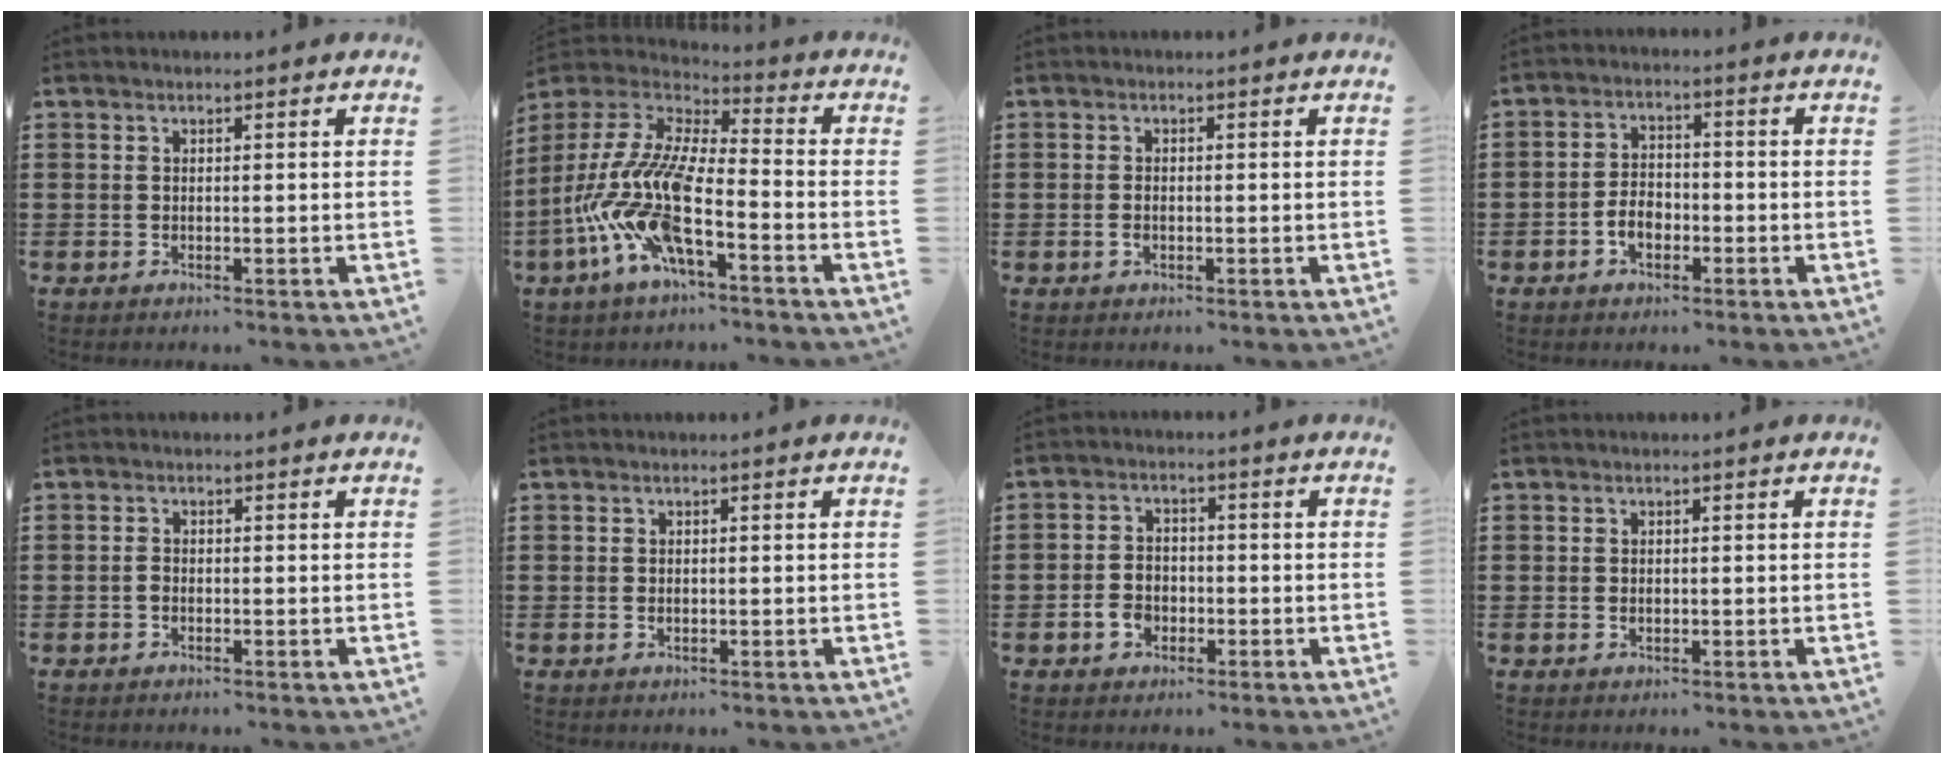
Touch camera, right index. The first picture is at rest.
{"total": 13.0, "force": [-6.9, 3.8, 10.3], "torque": [-0.261, -0.024, -0.152]}
{"total": 1.1, "force": [-0.5, 0.5, 0.9], "torque": [-0.019, -0.004, -0.008]}
{"total": 3.9, "force": [-1.7, 2.4, 2.5], "torque": [-0.055, 0.003, -0.035]}
{"total": 0.9, "force": [-0.5, 0.6, 0.6], "torque": [-0.013, -0.001, -0.009]}
{"total": 0.5, "force": [-0.1, 0.4, 0.3], "torque": [-0.007, 0.002, -0.003]}
{"total": 3.8, "force": [-1.6, 2.8, 2.0], "torque": [-0.050, 0.001, -0.033]}
{"total": 1.1, "force": [0.2, 0.9, 0.6], "torque": [-0.013, 0.007, 0.002]}